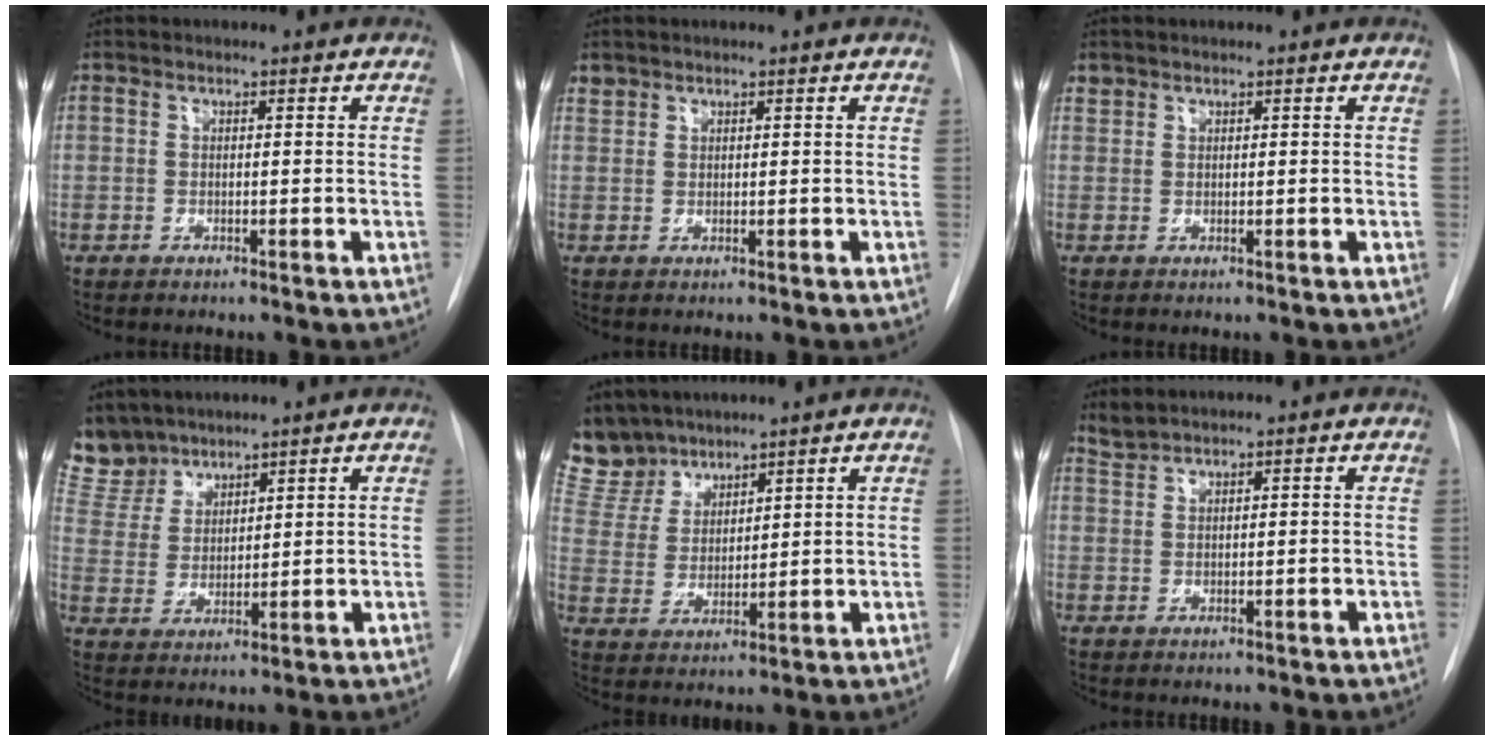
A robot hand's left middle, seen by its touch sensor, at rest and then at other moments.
{"total": 1.2, "force": [1.0, 0.5, -0.2], "torque": [0.006, 0.006, 0.020]}
{"total": 0.9, "force": [0.8, 0.4, -0.1], "torque": [0.006, 0.006, 0.014]}
{"total": 8.7, "force": [7.9, 3.8, 0.8], "torque": [-0.021, 0.010, 0.172]}
{"total": 9.6, "force": [8.6, 4.0, 1.2], "torque": [-0.033, 0.010, 0.186]}
{"total": 1.7, "force": [1.7, -0.1, 0.0], "torque": [-0.005, 0.007, 0.040]}